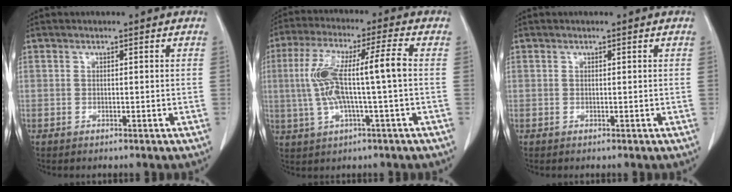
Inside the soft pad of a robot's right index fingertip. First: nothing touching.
{"total": 11.7, "force": [0.0, 0.7, 11.7], "torque": [-0.237, 0.026, -0.001]}
{"total": 0.0}